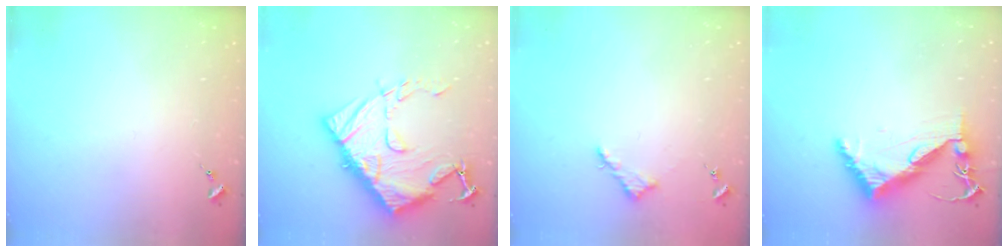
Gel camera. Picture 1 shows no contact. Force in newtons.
{"total": 22.1, "press": 22.0, "slide": 2.0}
{"total": 5.6, "press": 5.6, "slide": 0.6}
{"total": 8.3, "press": 8.2, "slide": 1.2}